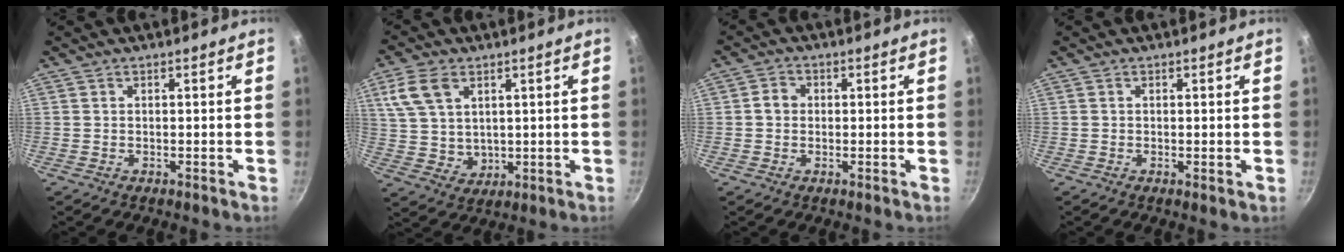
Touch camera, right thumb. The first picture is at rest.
{"total": 10.1, "force": [4.1, 7.0, 6.0], "torque": [-0.100, -0.014, 0.089]}
{"total": 2.9, "force": [0.0, 2.5, 1.4], "torque": [-0.012, 0.010, -0.004]}
{"total": 0.5, "force": [0.0, 0.2, 0.5], "torque": [-0.008, -0.002, -0.002]}